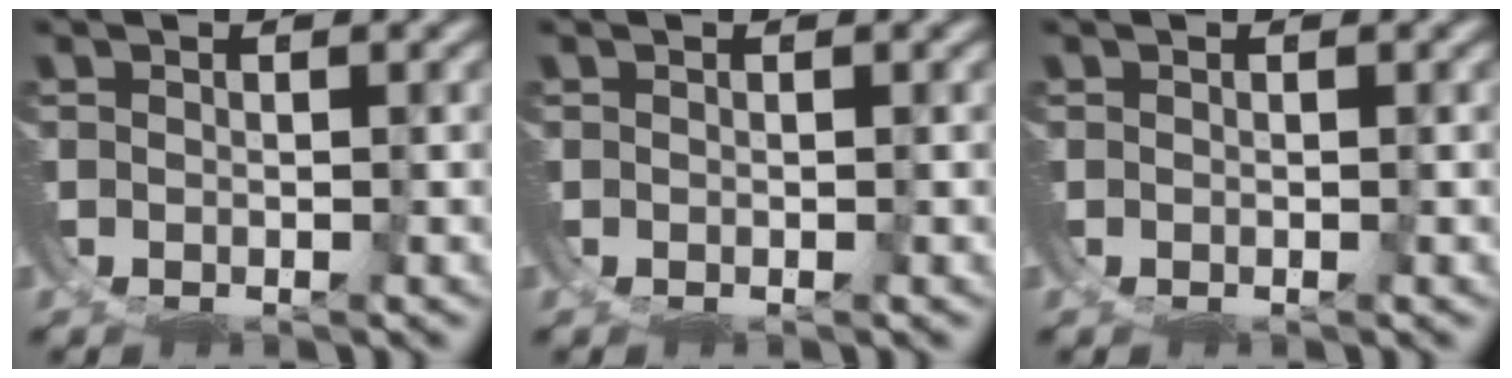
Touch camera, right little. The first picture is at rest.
{"total": 0.0}
{"total": 0.0}